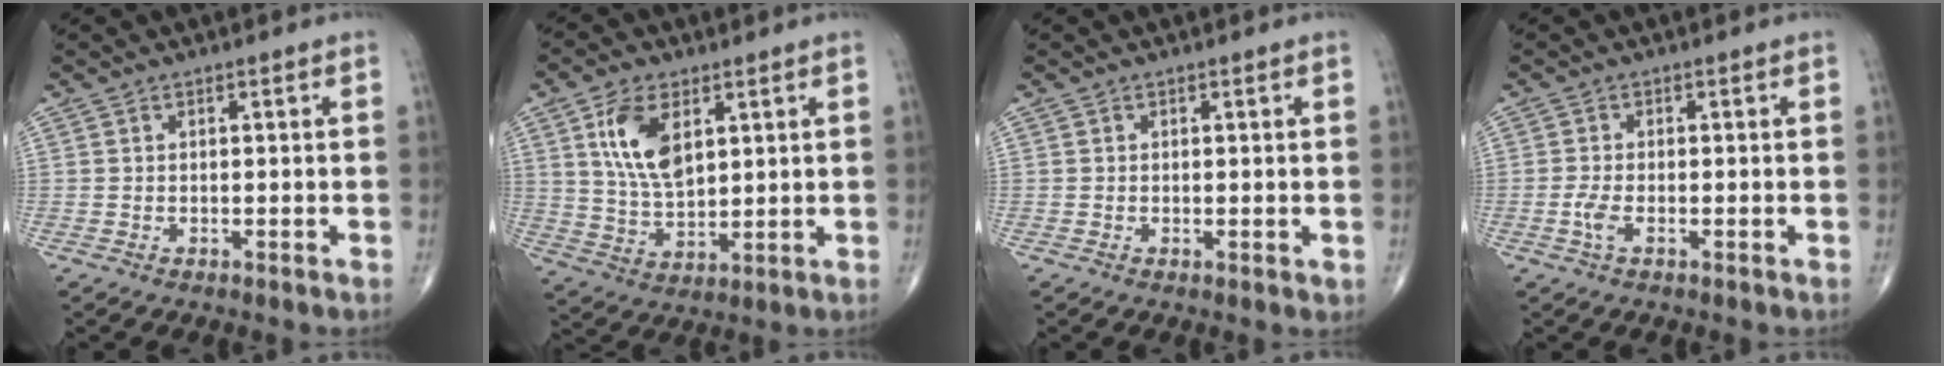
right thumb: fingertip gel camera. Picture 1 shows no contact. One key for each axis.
{"total": 11.0, "fx": 4.1, "fy": 6.0, "fz": 8.3, "tx": -0.148, "ty": -0.017, "tz": 0.083}
{"total": 0.6, "fx": 0.1, "fy": 0.3, "fz": 0.5, "tx": -0.007, "ty": -0.003, "tz": -0.001}
{"total": 2.4, "fx": -0.9, "fy": 0.8, "fz": 2.0, "tx": -0.052, "ty": -0.001, "tz": -0.019}